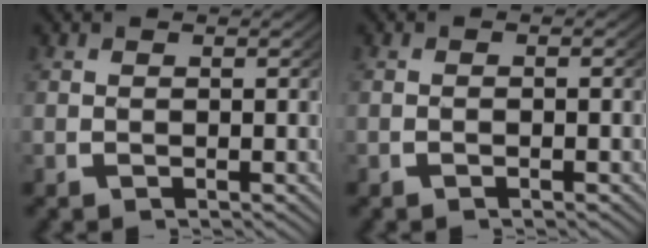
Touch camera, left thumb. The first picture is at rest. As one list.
[{"total": 0.6, "force": [-0.5, 0.0, 0.4], "torque": [-0.005, 0.005, -0.013]}]